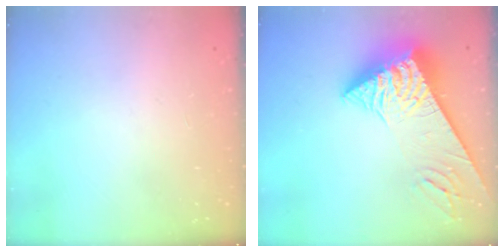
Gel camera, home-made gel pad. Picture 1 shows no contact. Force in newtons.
{"total": 8.7, "press": 8.7, "slide": 0.8}